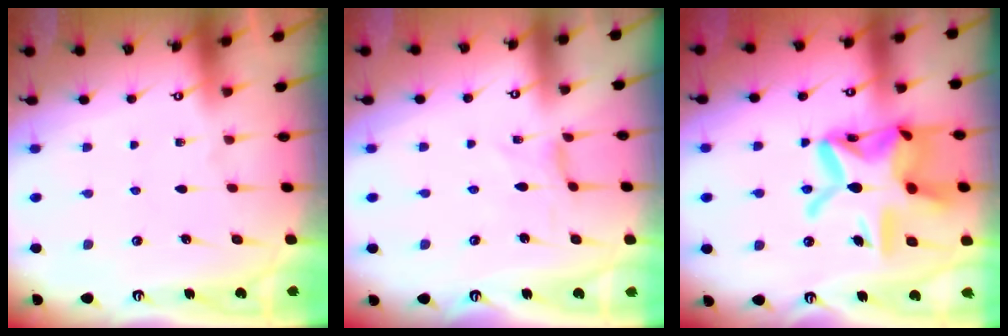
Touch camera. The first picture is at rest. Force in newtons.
{"total": 0.0}
{"total": 23.5, "press": 23.4, "slide": 2.1}